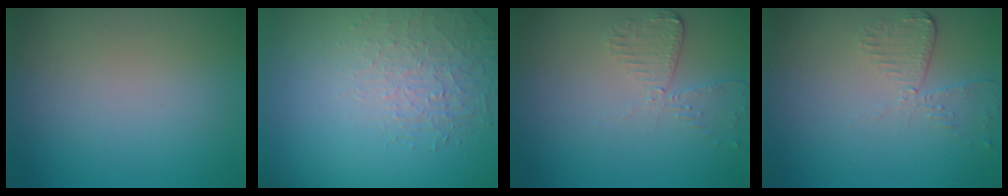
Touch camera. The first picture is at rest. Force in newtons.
{"total": 1.6, "press": 1.0, "slide": 1.2}
{"total": 2.5, "press": 2.3, "slide": 1.2}
{"total": 2.5, "press": 2.3, "slide": 1.2}